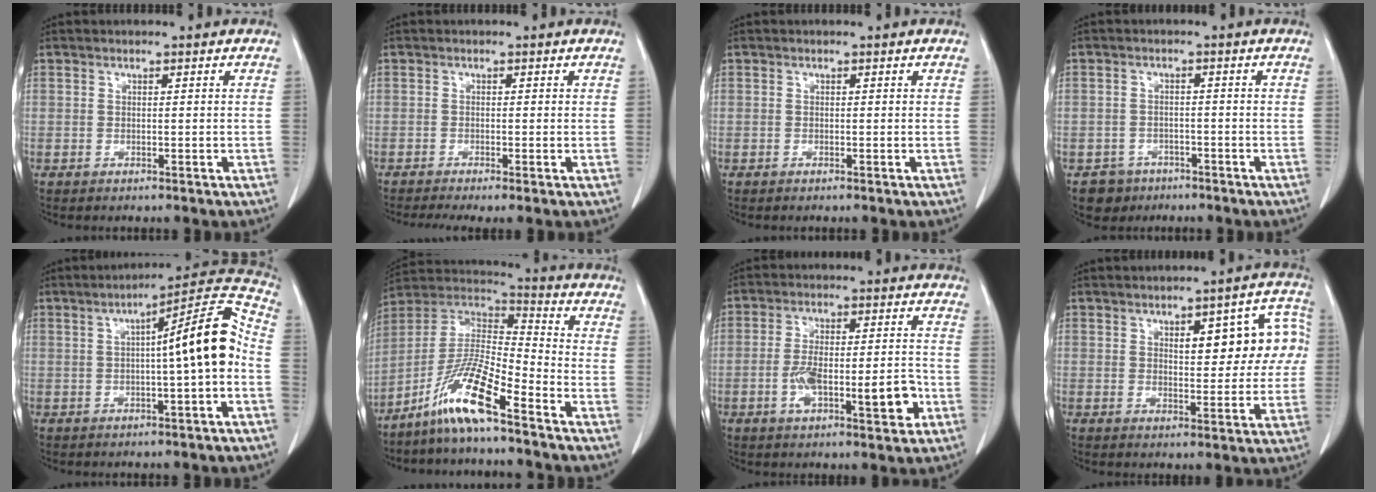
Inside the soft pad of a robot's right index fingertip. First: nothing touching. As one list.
[{"total": 3.2, "force": [-2.0, 0.5, 2.5], "torque": [-0.042, -0.009, -0.035]}, {"total": 0.0}, {"total": 3.9, "force": [-2.5, 3.0, -0.3], "torque": [0.006, 0.011, -0.039]}, {"total": 11.3, "force": [-0.5, 0.5, 11.3], "torque": [-0.155, 0.031, -0.011]}, {"total": 12.3, "force": [-8.2, 0.8, 9.1], "torque": [-0.185, 0.000, -0.161]}, {"total": 10.7, "force": [-3.5, 3.0, 9.7], "torque": [-0.161, 0.015, -0.051]}, {"total": 10.8, "force": [2.4, 4.1, 9.7], "torque": [-0.112, 0.033, 0.033]}]